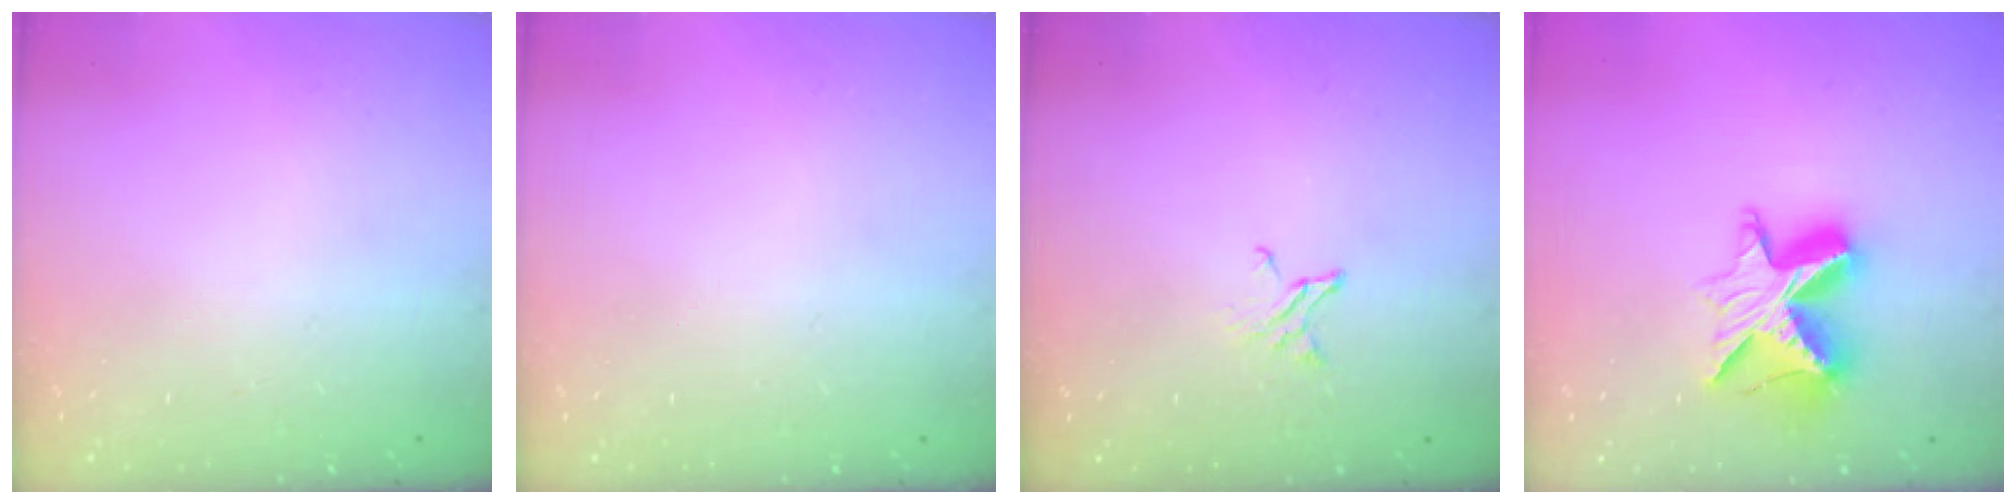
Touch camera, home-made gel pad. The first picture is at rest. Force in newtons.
{"total": 0.0}
{"total": 2.0, "press": 2.0, "slide": 0.1}
{"total": 12.6, "press": 12.6, "slide": 0.8}